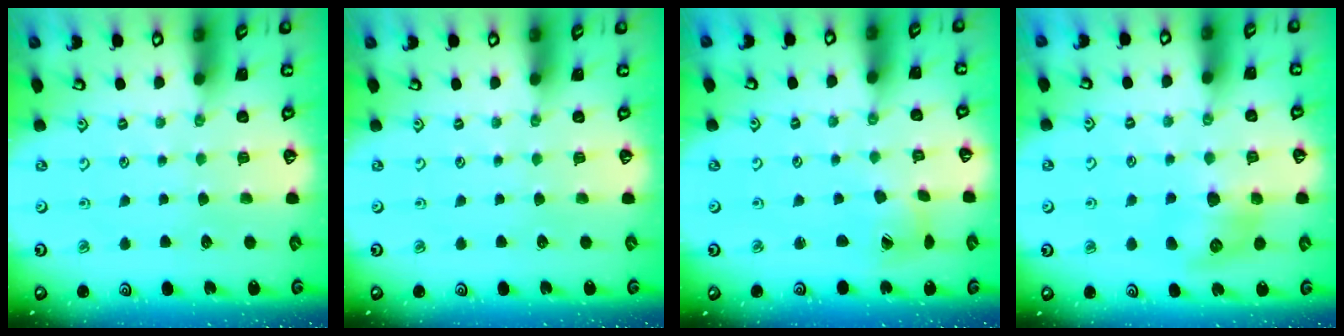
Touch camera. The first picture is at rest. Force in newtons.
{"total": 0.0}
{"total": 6.4, "press": 6.4, "slide": 0.4}
{"total": 9.7, "press": 9.7, "slide": 0.4}